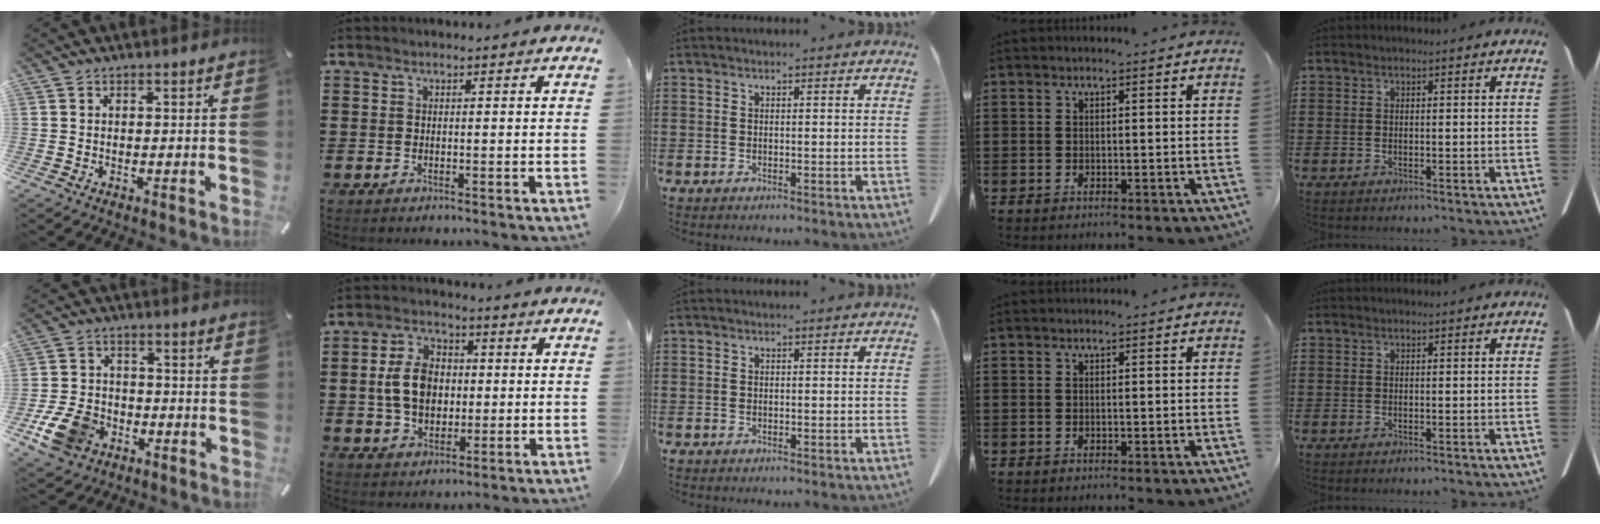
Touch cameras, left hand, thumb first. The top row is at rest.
{"thumb": {"total": 10.6, "force": [-4.9, 7.8, 5.2], "torque": [-0.105, 0.028, -0.087]}, "index": {"total": 8.1, "force": [0.3, 5.7, 5.8], "torque": [-0.138, 0.007, -0.003]}}